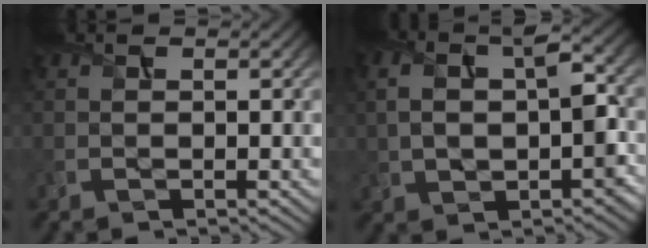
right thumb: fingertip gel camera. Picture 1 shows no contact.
{"total": 9.1, "force": [-0.3, 5.1, 7.6], "torque": [-0.142, -0.004, -0.002]}